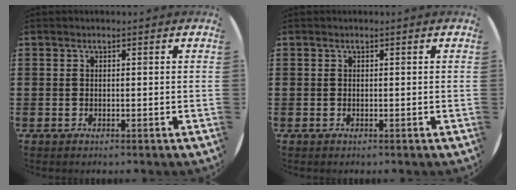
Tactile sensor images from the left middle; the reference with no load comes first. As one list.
[{"total": 0.0}]